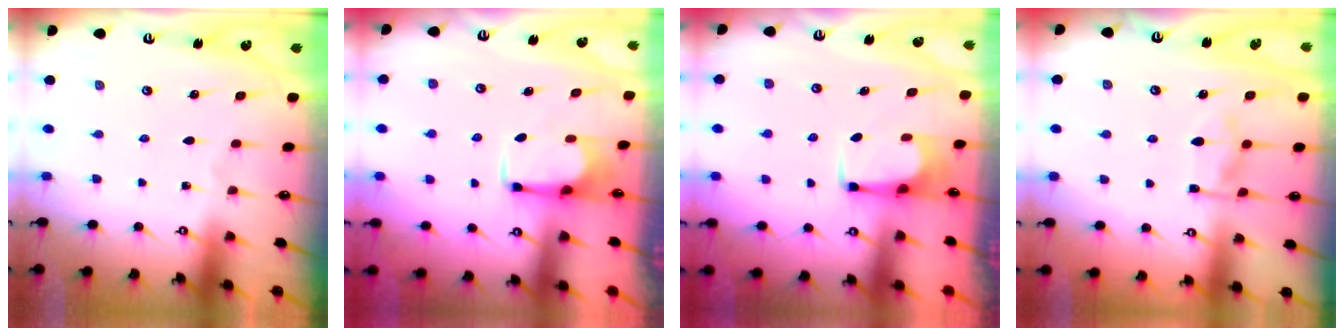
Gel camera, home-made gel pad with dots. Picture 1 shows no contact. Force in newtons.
{"total": 2.8, "press": 2.8, "slide": 0.3}
{"total": 2.3, "press": 2.3, "slide": 0.3}
{"total": 5.2, "press": 5.0, "slide": 1.5}